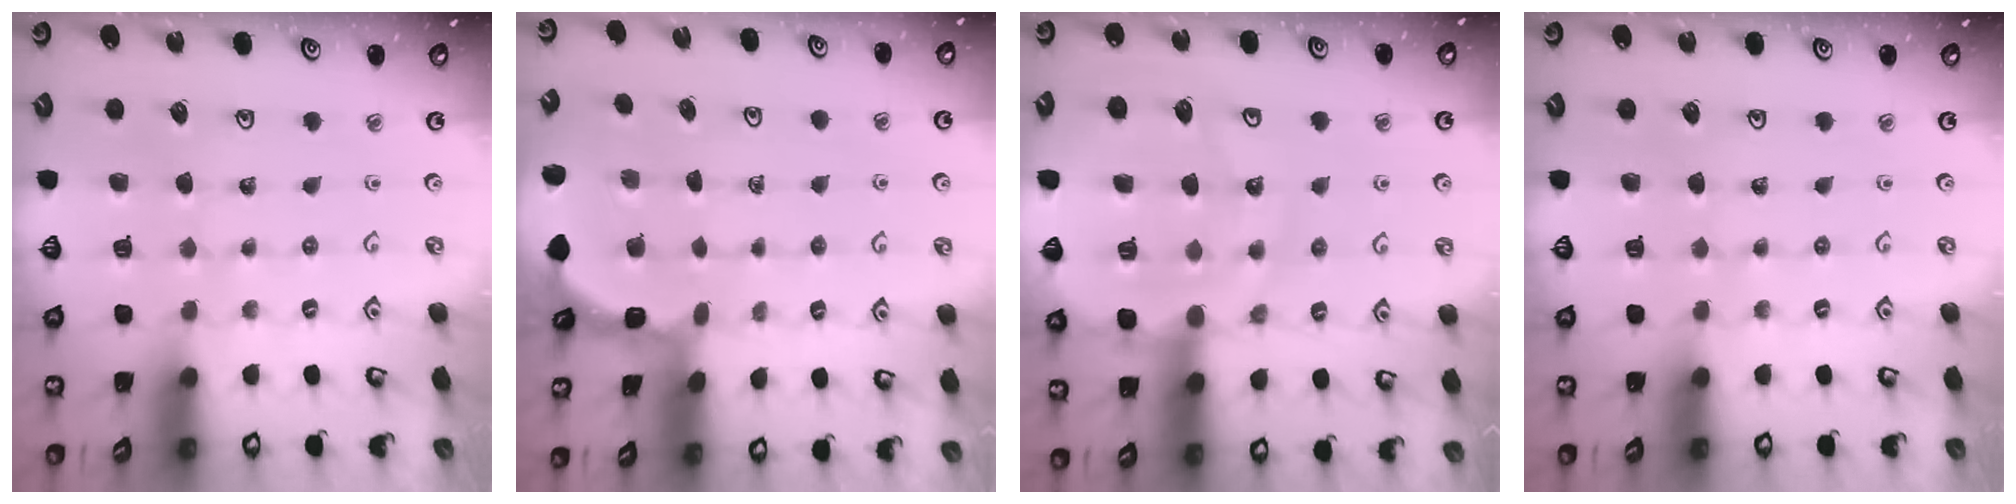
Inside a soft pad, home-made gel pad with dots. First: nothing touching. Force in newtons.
{"total": 2.1, "press": 2.1, "slide": 0.2}
{"total": 15.6, "press": 15.4, "slide": 1.9}
{"total": 0.0}